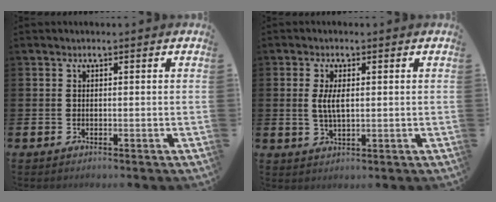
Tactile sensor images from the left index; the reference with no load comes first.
{"total": 3.3, "force": [0.7, 1.3, 3.0], "torque": [-0.061, 0.006, 0.009]}